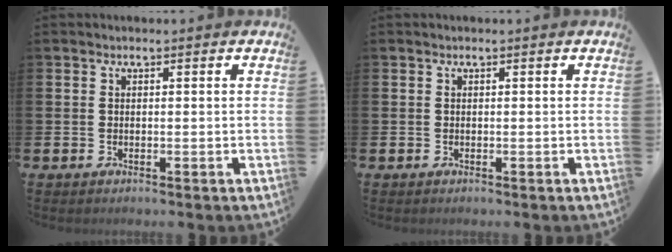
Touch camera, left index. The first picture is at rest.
{"total": 0.0}